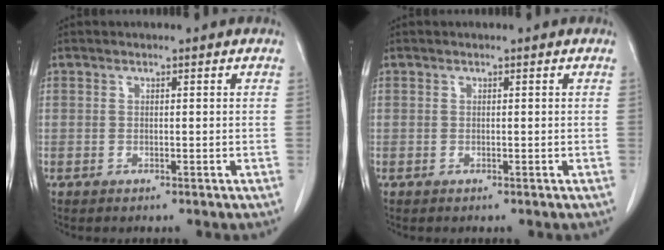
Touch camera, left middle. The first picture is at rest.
{"total": 0.0}